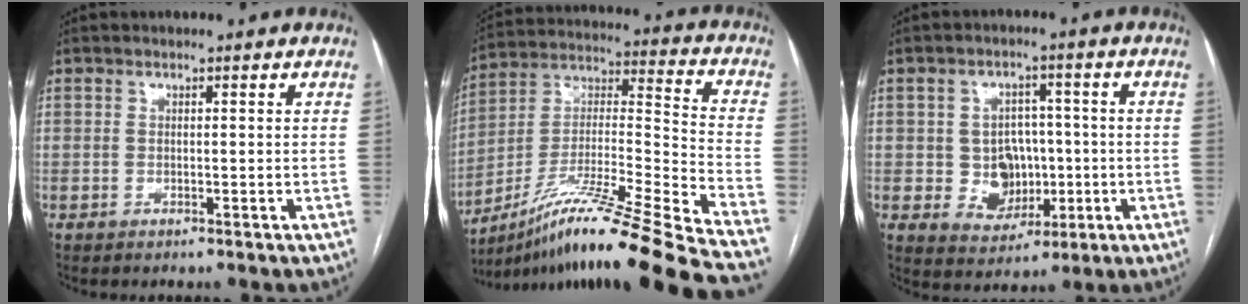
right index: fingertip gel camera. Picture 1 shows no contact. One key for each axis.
{"total": 27.1, "fx": -21.5, "fy": -1.7, "fz": 16.5, "tx": -0.234, "ty": -0.013, "tz": -0.367}
{"total": 7.4, "fx": -0.8, "fy": 6.4, "fz": 3.7, "tx": -0.055, "ty": 0.015, "tz": 0.000}